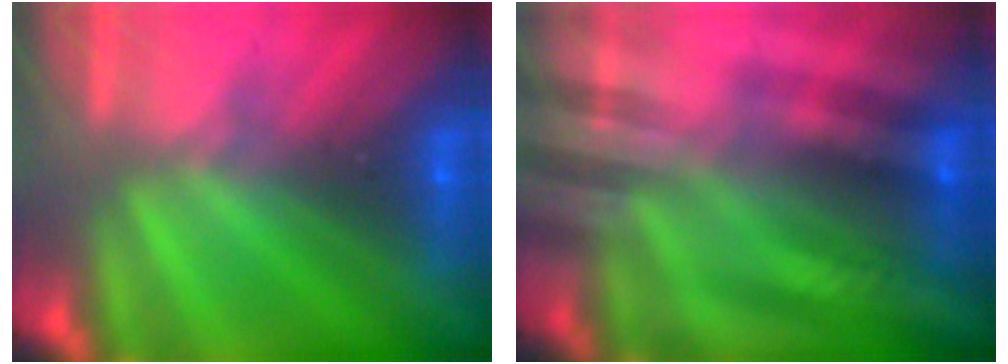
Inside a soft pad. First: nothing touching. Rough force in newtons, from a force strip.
{"total": 2.6}